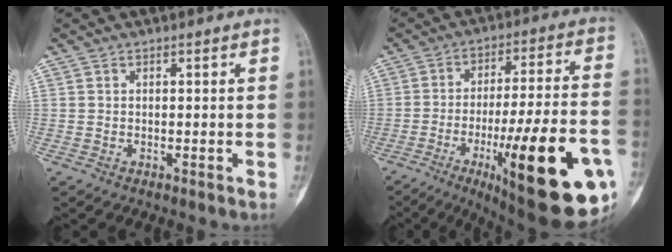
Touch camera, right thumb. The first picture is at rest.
{"total": 28.2, "force": [-10.7, 6.5, 25.2], "torque": [-0.324, 0.027, -0.148]}